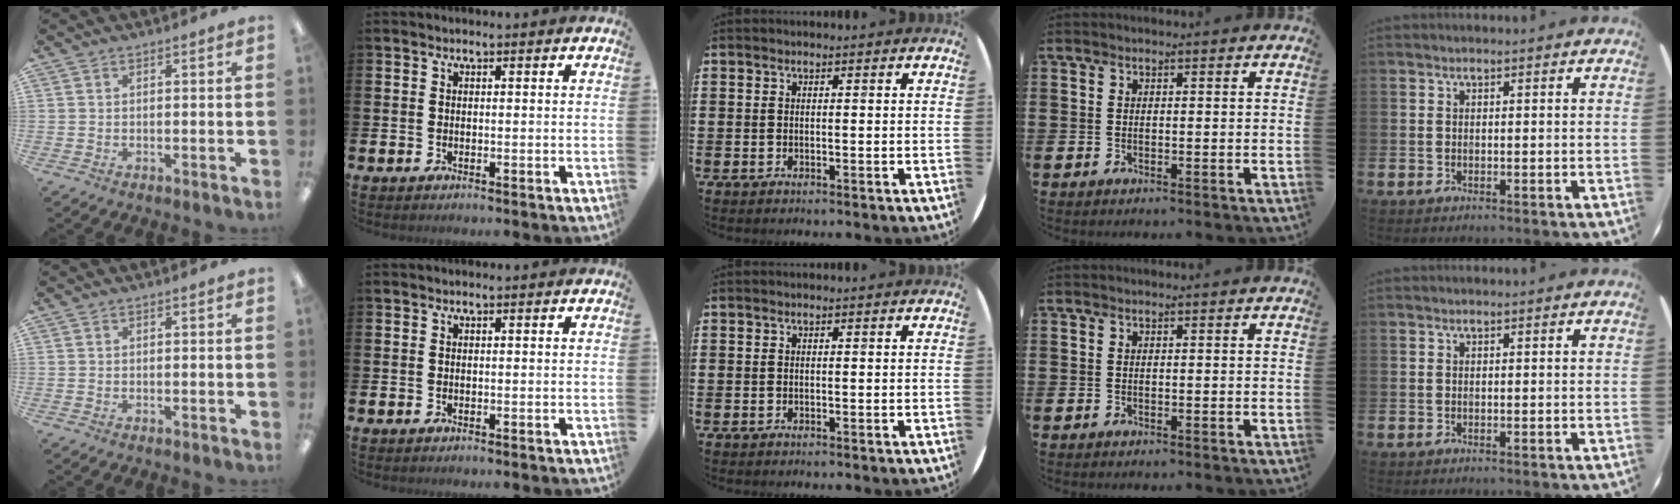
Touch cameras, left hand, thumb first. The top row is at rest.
{}